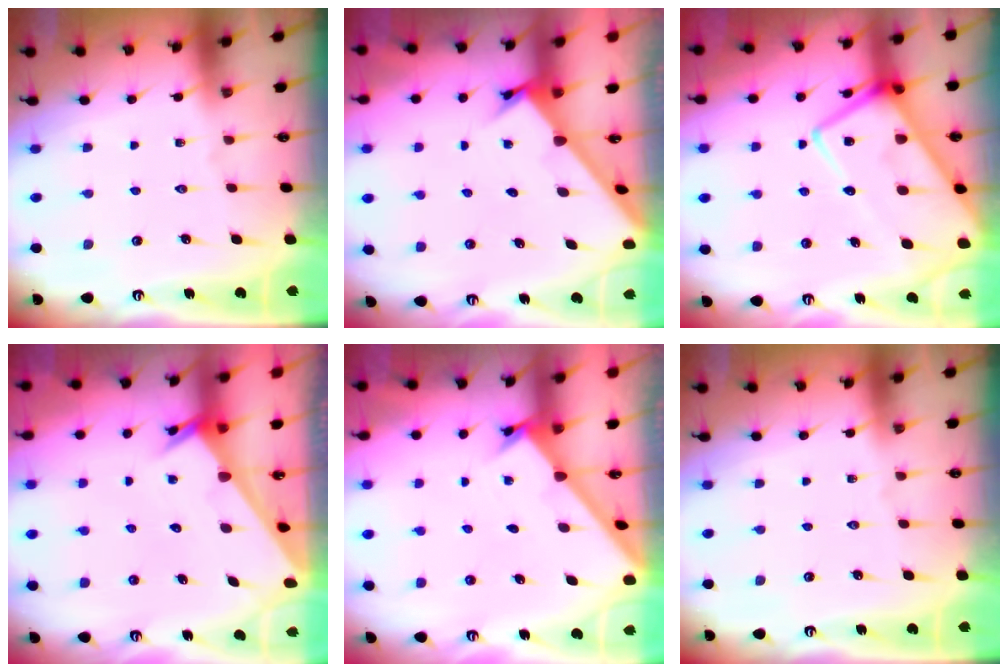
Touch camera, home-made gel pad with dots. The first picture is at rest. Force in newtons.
{"total": 1.9, "press": 1.9, "slide": 0.1}
{"total": 17.4, "press": 17.3, "slide": 2.0}
{"total": 1.8, "press": 1.8, "slide": 0.1}
{"total": 1.7, "press": 1.7, "slide": 0.2}
{"total": 0.0}